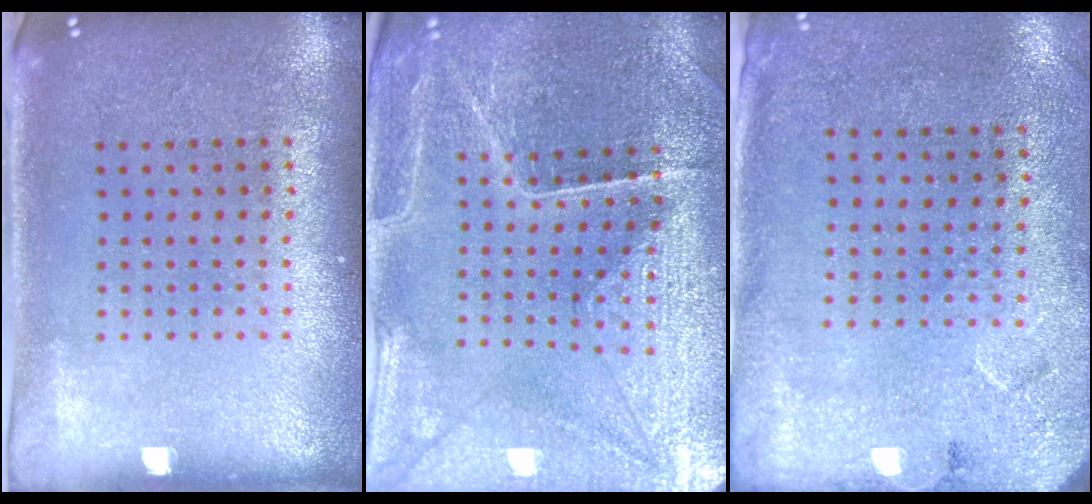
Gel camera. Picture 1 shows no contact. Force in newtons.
{"total": 3.4, "press": 3.4, "slide": 0.3}
{"total": 2.7, "press": 2.2, "slide": 1.6}